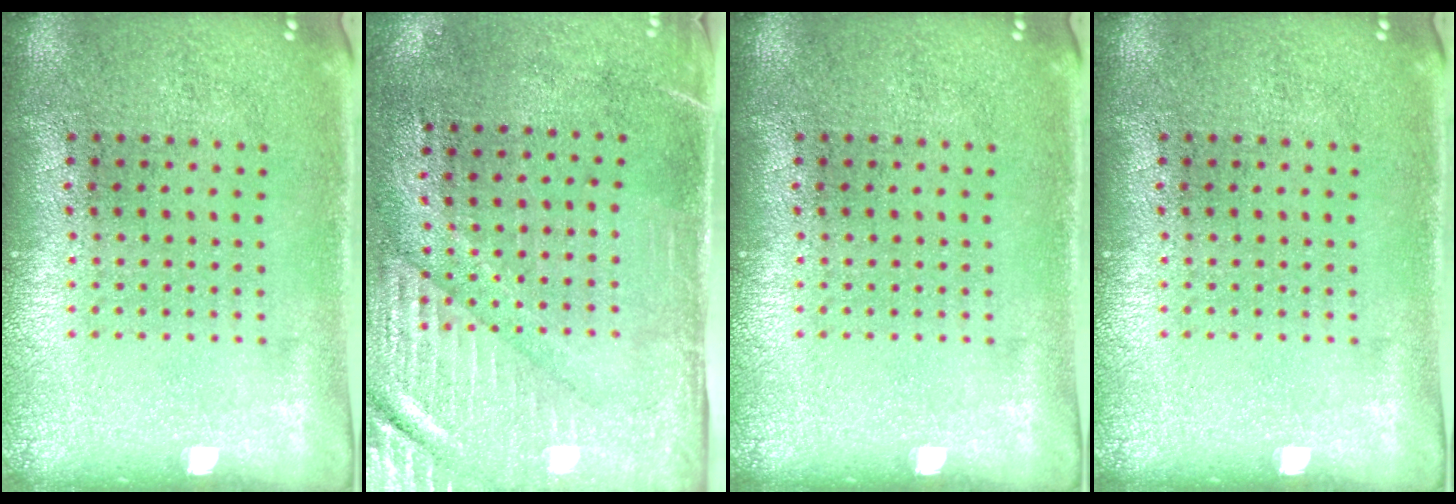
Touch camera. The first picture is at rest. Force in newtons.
{"total": 3.0, "press": 2.6, "slide": 1.5}
{"total": 0.0}
{"total": 0.0}